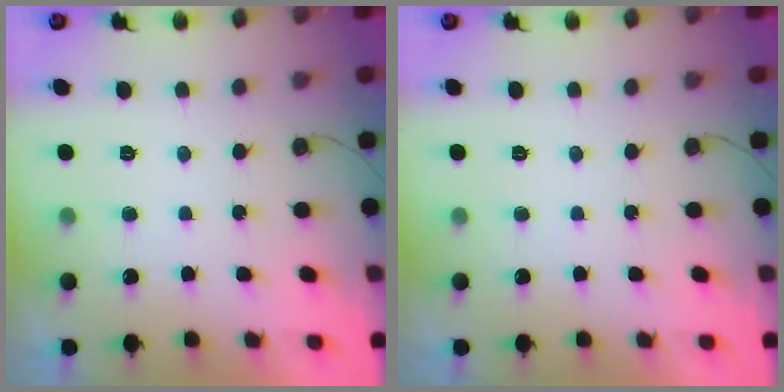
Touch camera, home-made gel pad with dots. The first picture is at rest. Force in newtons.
{"total": 0.0}